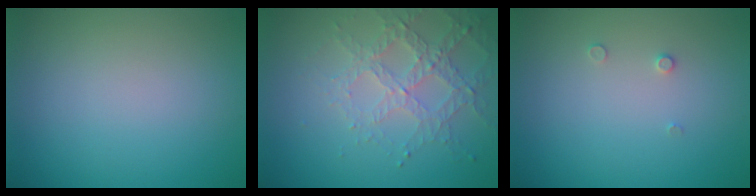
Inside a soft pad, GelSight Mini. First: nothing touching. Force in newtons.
{"total": 3.1, "press": 3.0, "slide": 0.8}
{"total": 0.6, "press": 0.6, "slide": 0.2}